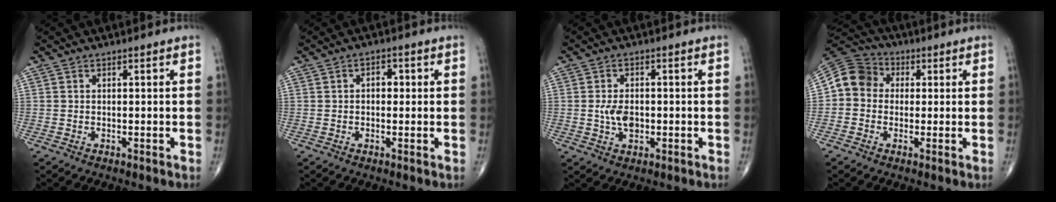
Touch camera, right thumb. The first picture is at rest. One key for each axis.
{"total": 2.5, "fx": 0.3, "fy": 1.7, "fz": 1.8, "tx": -0.014, "ty": 0.007, "tz": -0.001}
{"total": 4.2, "fx": -0.5, "fy": 2.6, "fz": 3.3, "tx": -0.055, "ty": 0.000, "tz": -0.008}
{"total": 8.4, "fx": 0.3, "fy": 7.5, "fz": 3.8, "tx": -0.053, "ty": 0.026, "tz": -0.011}